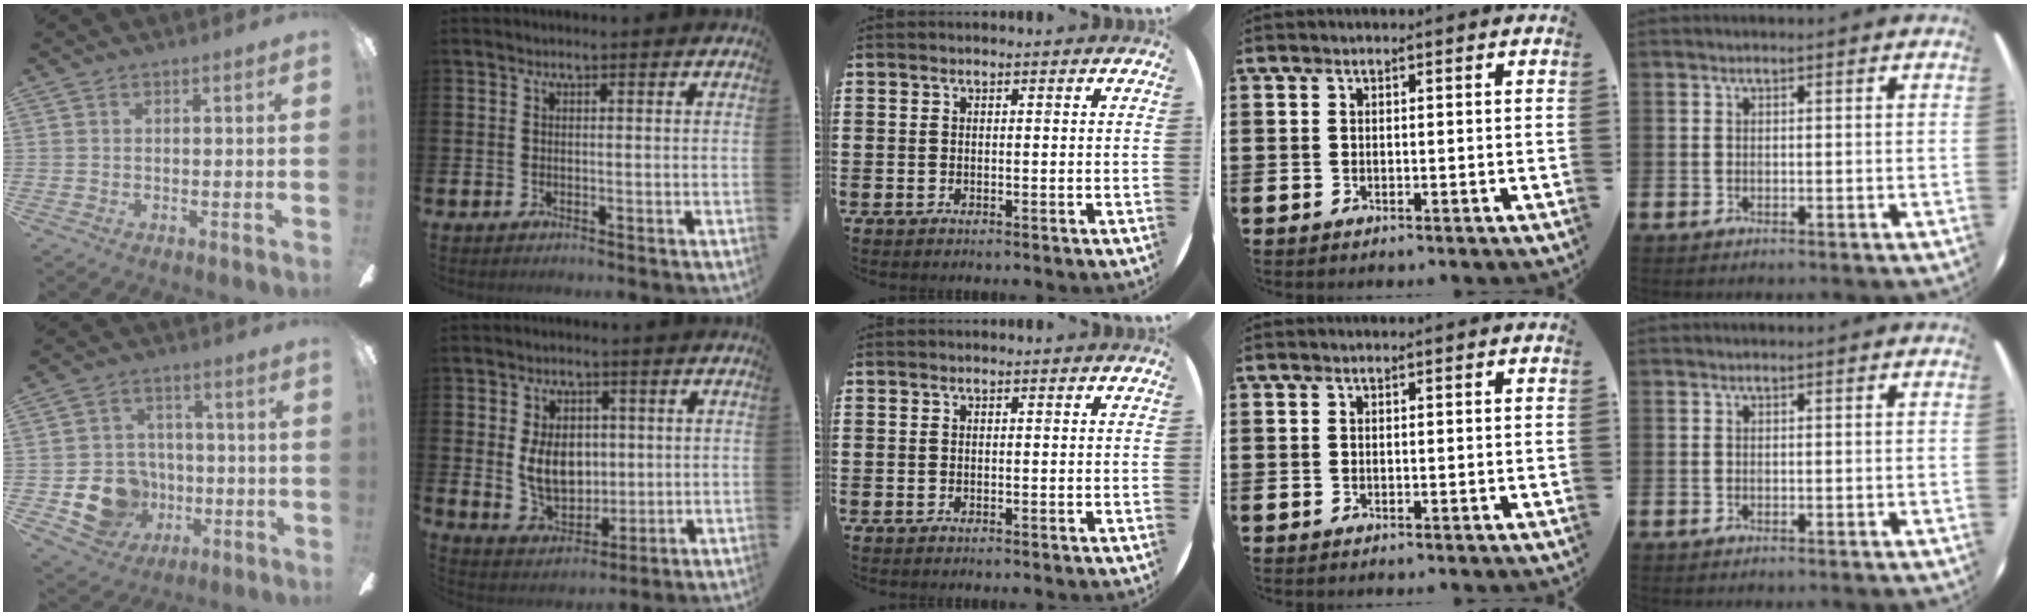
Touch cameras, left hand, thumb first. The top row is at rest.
{"thumb": {"total": 13.1, "force": [-4.2, 11.3, 5.1], "torque": [-0.100, 0.029, -0.062]}, "index": {"total": 6.7, "force": [1.0, 4.8, 4.5], "torque": [-0.075, 0.008, 0.014]}}